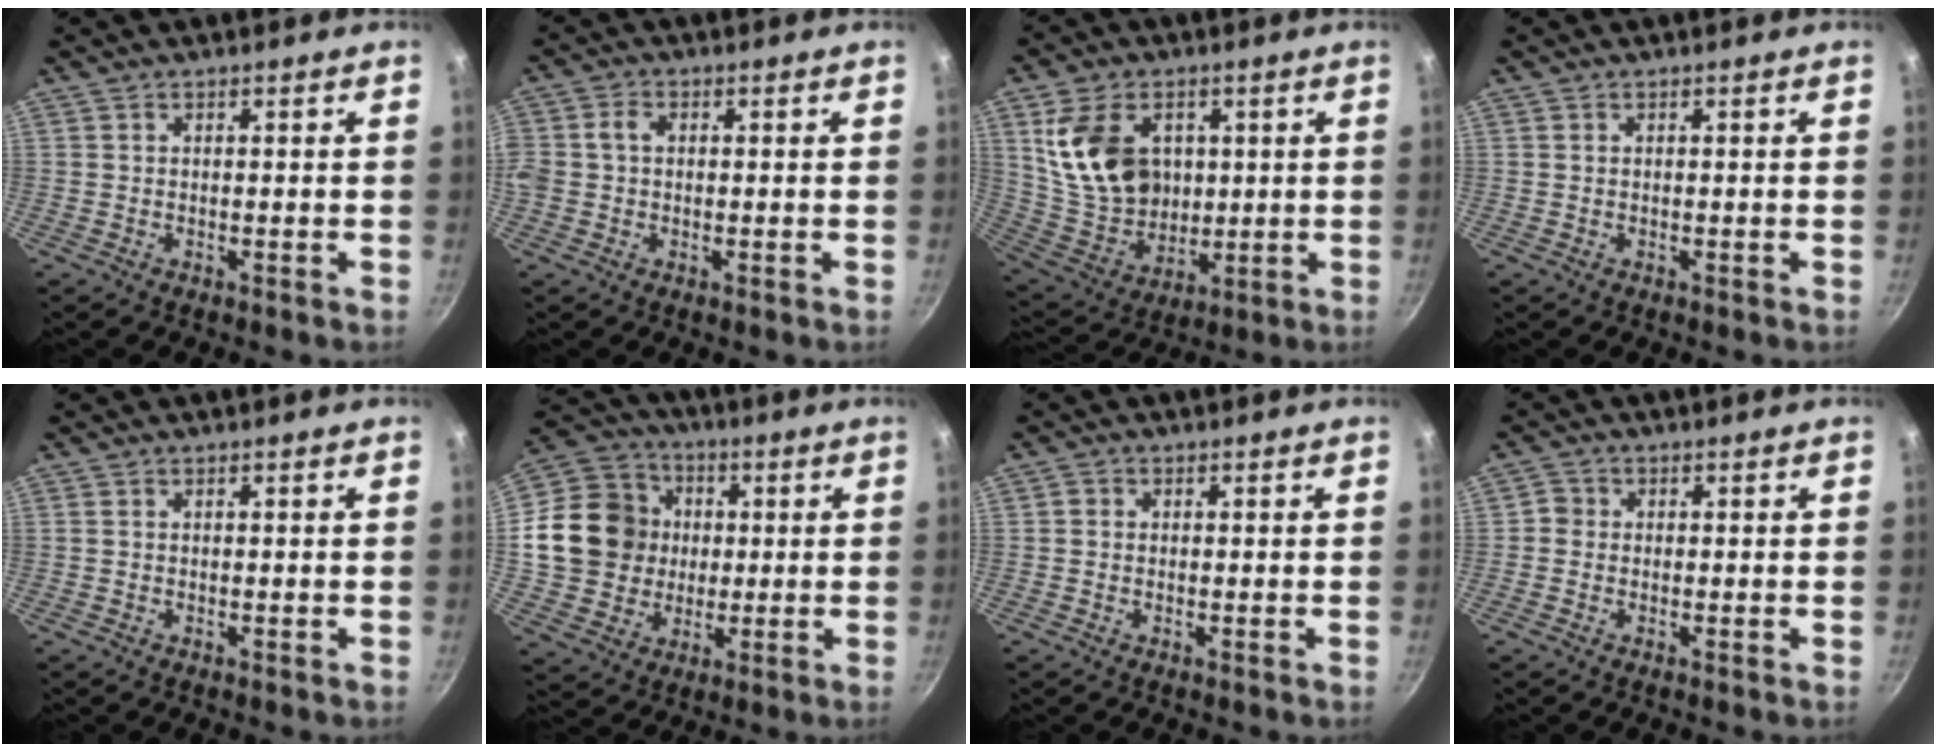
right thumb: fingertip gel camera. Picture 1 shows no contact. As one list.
[{"total": 5.0, "force": [0.3, 3.9, 3.2], "torque": [-0.068, 0.013, -0.006]}, {"total": 16.8, "force": [4.0, 12.3, 10.7], "torque": [-0.175, -0.017, 0.091]}, {"total": 0.0}, {"total": 0.0}, {"total": 17.3, "force": [0.8, 15.5, 7.6], "torque": [-0.121, 0.027, 0.015]}, {"total": 1.2, "force": [-0.1, 1.1, 0.5], "torque": [-0.007, 0.005, -0.004]}, {"total": 2.0, "force": [-0.5, 1.9, 0.5], "torque": [0.003, 0.006, -0.016]}]